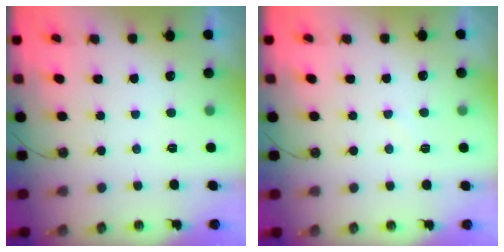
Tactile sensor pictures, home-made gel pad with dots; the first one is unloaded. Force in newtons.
{"total": 3.9, "press": 3.8, "slide": 0.5}